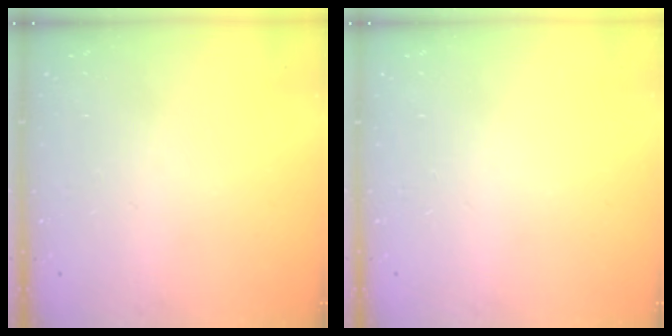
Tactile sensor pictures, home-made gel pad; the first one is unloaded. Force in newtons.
{"total": 0.0}